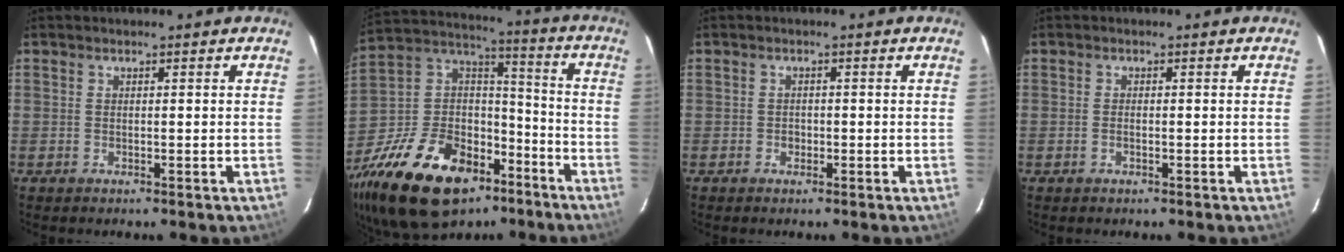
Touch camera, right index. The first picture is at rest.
{"total": 28.1, "force": [-17.1, 15.9, 15.7], "torque": [-0.328, 0.023, -0.265]}
{"total": 1.2, "force": [-0.5, 1.0, 0.4], "torque": [-0.005, 0.002, -0.005]}
{"total": 1.0, "force": [-0.3, 0.3, 0.9], "torque": [-0.021, 0.001, -0.007]}